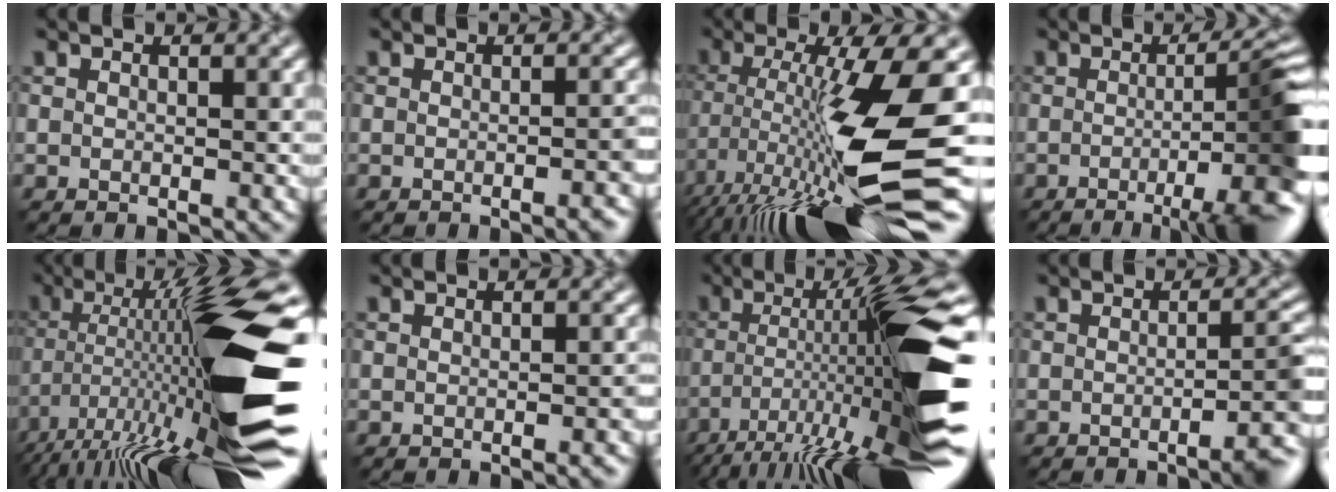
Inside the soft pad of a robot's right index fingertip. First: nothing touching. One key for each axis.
{"total": 2.8, "fx": -1.1, "fy": 0.8, "fz": 2.5, "tx": -0.018, "ty": 0.004, "tz": -0.018}
{"total": 15.2, "fx": -4.2, "fy": 3.5, "fz": 14.2, "tx": -0.254, "ty": -0.012, "tz": -0.064}
{"total": 10.0, "fx": -2.6, "fy": 2.3, "fz": 9.4, "tx": -0.107, "ty": -0.005, "tz": -0.036}
{"total": 18.0, "fx": -4.0, "fy": 3.0, "fz": 17.2, "tx": -0.288, "ty": 0.012, "tz": -0.070}
{"total": 1.5, "fx": -0.7, "fy": 0.4, "fz": 1.3, "tx": -0.011, "ty": 0.001, "tz": -0.009}
{"total": 15.6, "fx": -4.4, "fy": 2.2, "fz": 14.8, "tx": -0.233, "ty": 0.008, "tz": -0.071}
{"total": 4.8, "fx": -1.9, "fy": 1.0, "fz": 4.3, "tx": -0.041, "ty": 0.007, "tz": -0.032}